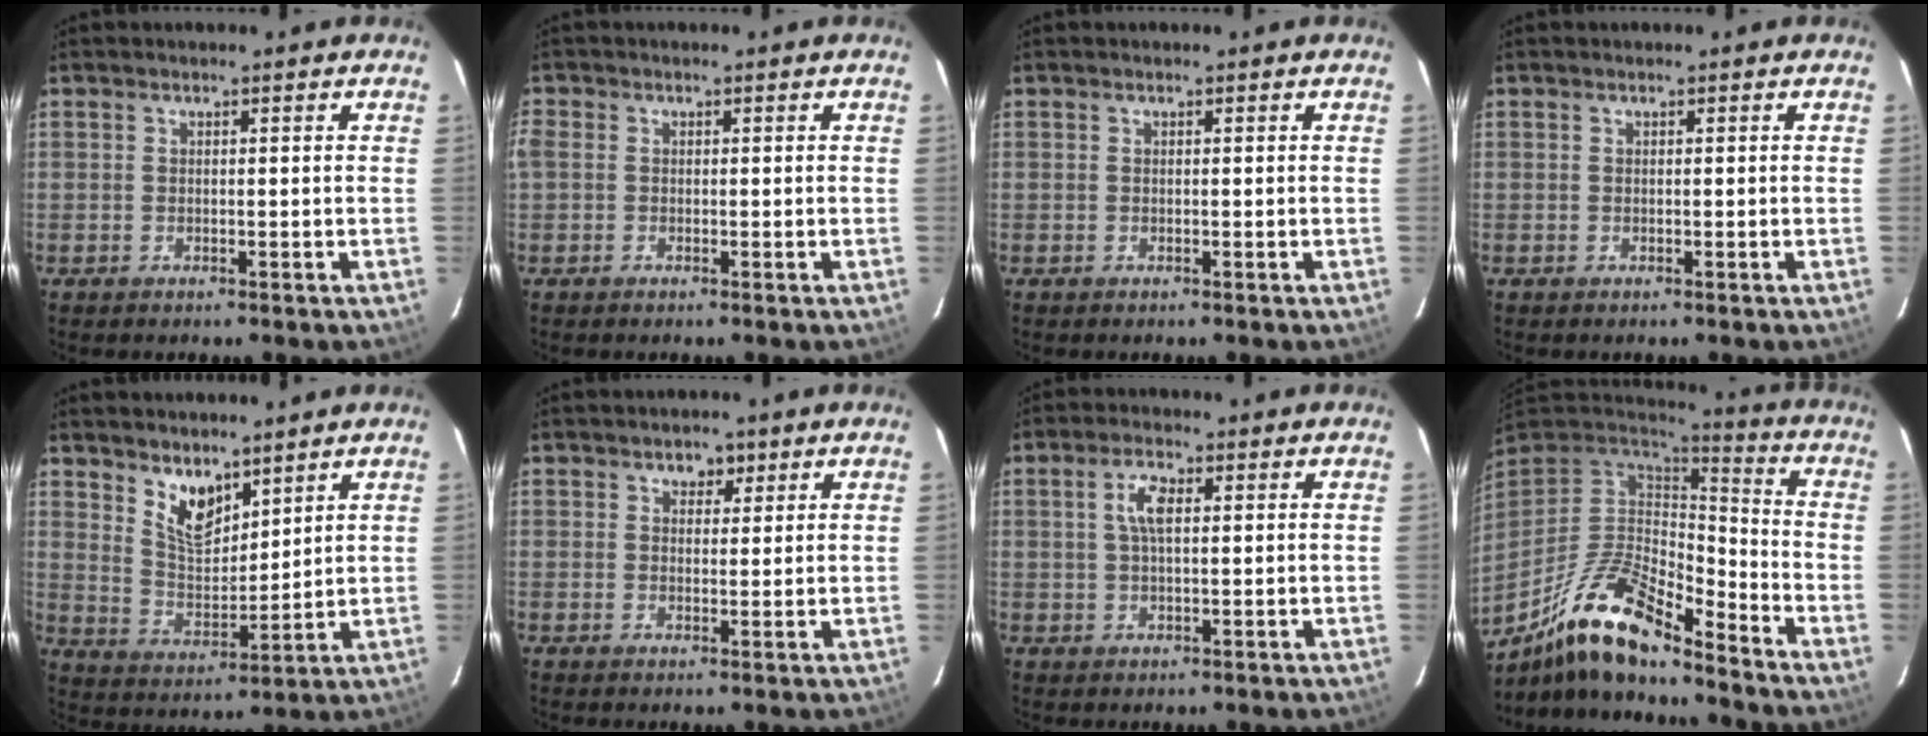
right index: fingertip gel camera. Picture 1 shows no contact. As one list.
[{"total": 2.2, "force": [-0.6, 1.8, 1.1], "torque": [-0.023, -0.002, -0.017]}, {"total": 0.0}, {"total": 0.0}, {"total": 7.9, "force": [5.6, 3.6, 4.1], "torque": [-0.065, -0.005, 0.112]}, {"total": 2.6, "force": [1.5, 2.0, 0.9], "torque": [-0.004, 0.003, 0.022]}, {"total": 4.2, "force": [1.0, 1.7, 3.7], "torque": [-0.072, 0.008, 0.020]}, {"total": 17.8, "force": [-12.8, 4.7, 11.5], "torque": [-0.227, -0.020, -0.245]}]